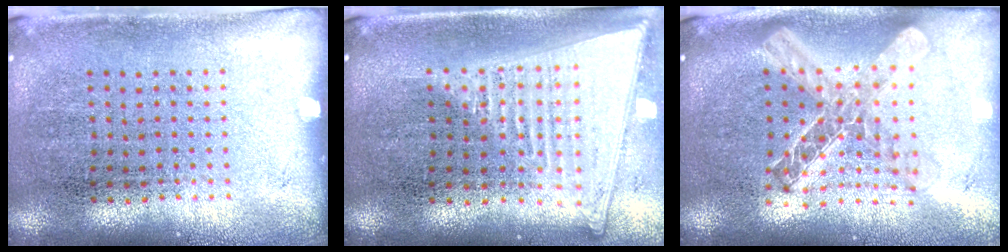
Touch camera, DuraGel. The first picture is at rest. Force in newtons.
{"total": 2.0, "press": 1.7, "slide": 1.0}
{"total": 2.1, "press": 1.7, "slide": 1.3}